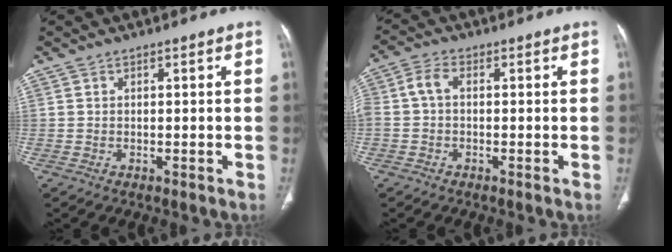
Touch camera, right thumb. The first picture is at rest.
{"total": 4.2, "force": [-0.1, 2.5, 3.4], "torque": [-0.078, 0.015, -0.010]}